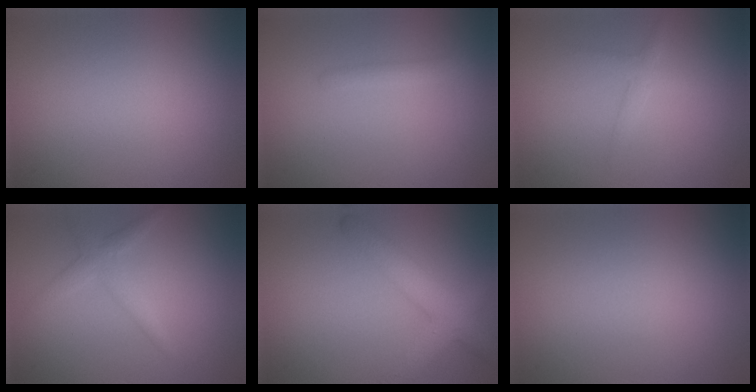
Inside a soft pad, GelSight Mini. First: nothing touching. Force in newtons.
{"total": 1.5, "press": 1.5, "slide": 0.2}
{"total": 1.3, "press": 1.3, "slide": 0.0}
{"total": 2.0, "press": 2.0, "slide": 0.0}
{"total": 5.0, "press": 5.0, "slide": 0.3}
{"total": 0.0}